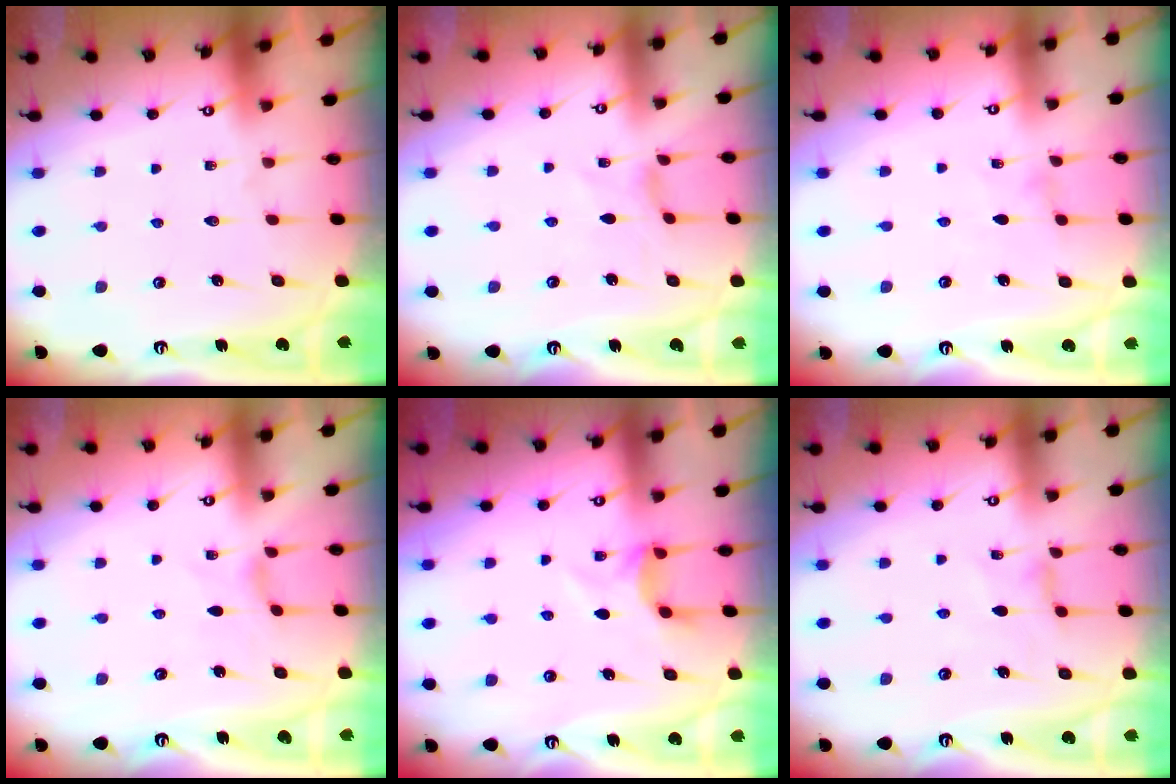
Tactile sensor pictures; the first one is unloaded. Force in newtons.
{"total": 0.8, "press": 0.8, "slide": 0.3}
{"total": 0.0}
{"total": 1.3, "press": 1.2, "slide": 0.4}
{"total": 4.2, "press": 4.0, "slide": 1.5}
{"total": 3.2, "press": 3.2, "slide": 0.5}